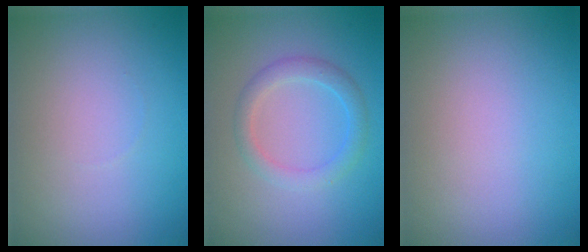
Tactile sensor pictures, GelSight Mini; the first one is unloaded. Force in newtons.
{"total": 2.4, "press": 2.4, "slide": 0.1}
{"total": 0.0}